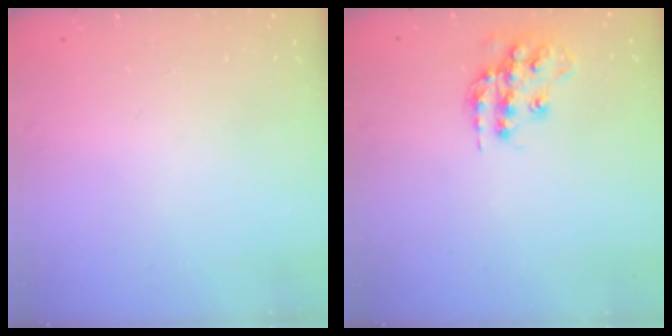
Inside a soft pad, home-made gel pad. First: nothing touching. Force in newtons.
{"total": 14.2, "press": 14.2, "slide": 0.9}